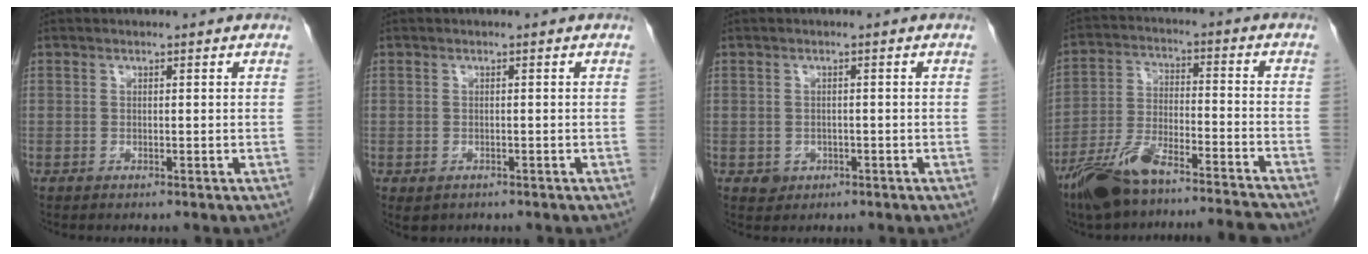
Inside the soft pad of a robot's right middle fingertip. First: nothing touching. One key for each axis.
{"total": 1.5, "fx": -0.9, "fy": 1.2, "fz": 0.5, "tx": -0.009, "ty": 0.000, "tz": -0.005}
{"total": 1.9, "fx": -0.7, "fy": 1.7, "fz": 0.4, "tx": -0.004, "ty": 0.005, "tz": -0.003}
{"total": 13.7, "fx": -11.7, "fy": 1.2, "fz": 7.0, "tx": -0.132, "ty": 0.006, "tz": -0.208}